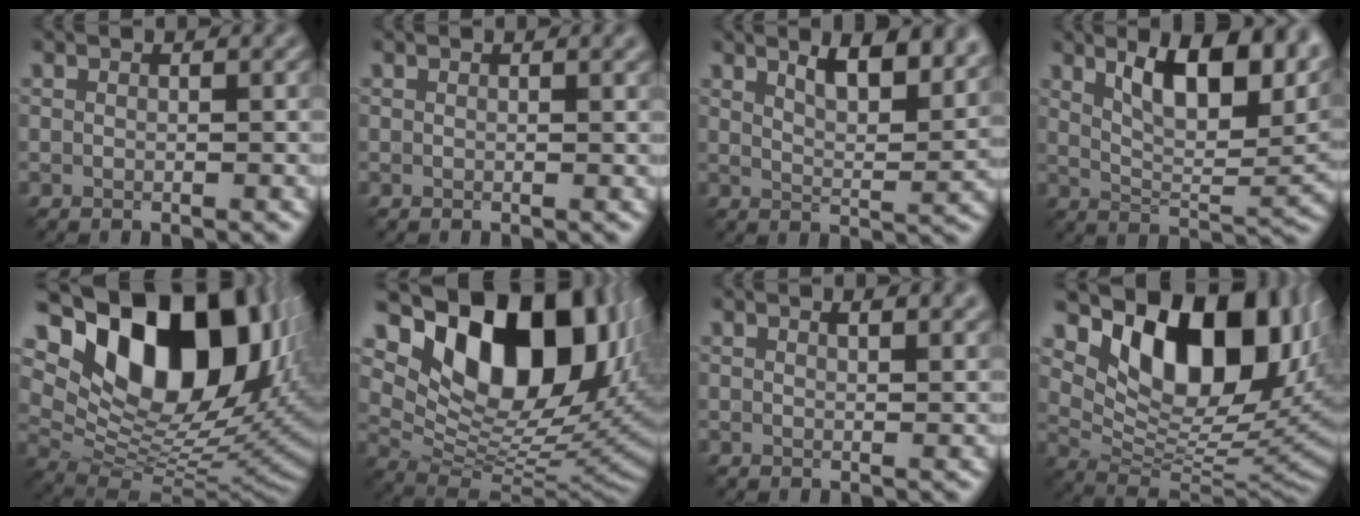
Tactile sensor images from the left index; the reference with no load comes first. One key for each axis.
{"total": 1.2, "fx": 0.7, "fy": 0.2, "fz": 0.9, "tx": -0.008, "ty": 0.003, "tz": 0.008}
{"total": 6.8, "fx": 4.5, "fy": 2.2, "fz": 4.7, "tx": -0.053, "ty": 0.013, "tz": 0.056}
{"total": 10.2, "fx": 5.1, "fy": 3.7, "fz": 8.0, "tx": -0.119, "ty": 0.006, "tz": 0.089}
{"total": 17.3, "fx": 7.3, "fy": 10.3, "fz": 11.9, "tx": -0.191, "ty": 0.024, "tz": 0.128}
{"total": 15.1, "fx": 6.5, "fy": 8.9, "fz": 10.4, "tx": -0.153, "ty": 0.011, "tz": 0.116}
{"total": 2.7, "fx": 1.7, "fy": 0.9, "fz": 1.9, "tx": -0.012, "ty": 0.003, "tz": 0.018}
{"total": 13.2, "fx": 6.2, "fy": 7.2, "fz": 9.2, "tx": -0.134, "ty": -0.004, "tz": 0.117}